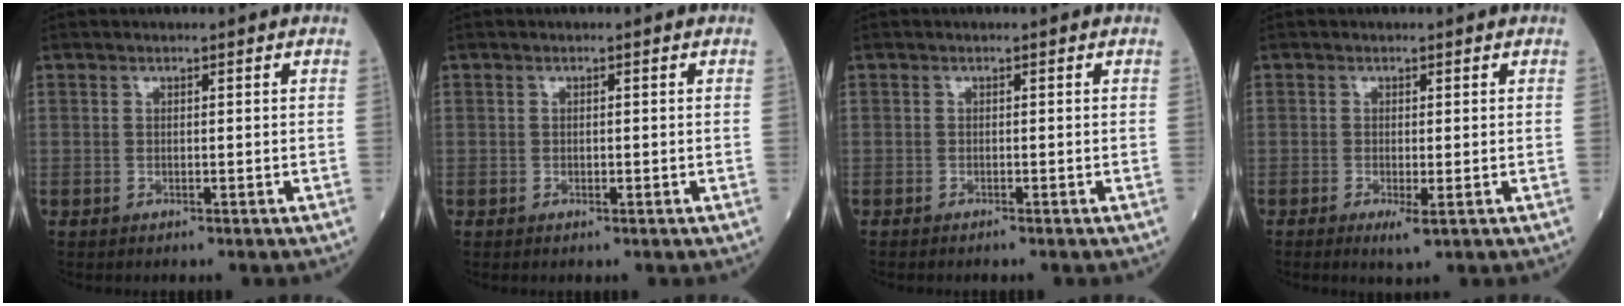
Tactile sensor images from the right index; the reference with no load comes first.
{"total": 0.6, "force": [-0.1, 0.4, 0.4], "torque": [-0.008, 0.000, -0.002]}
{"total": 0.7, "force": [-0.6, 0.0, 0.3], "torque": [-0.007, -0.001, -0.010]}
{"total": 2.2, "force": [-0.8, 0.3, 2.0], "torque": [-0.031, -0.006, -0.011]}